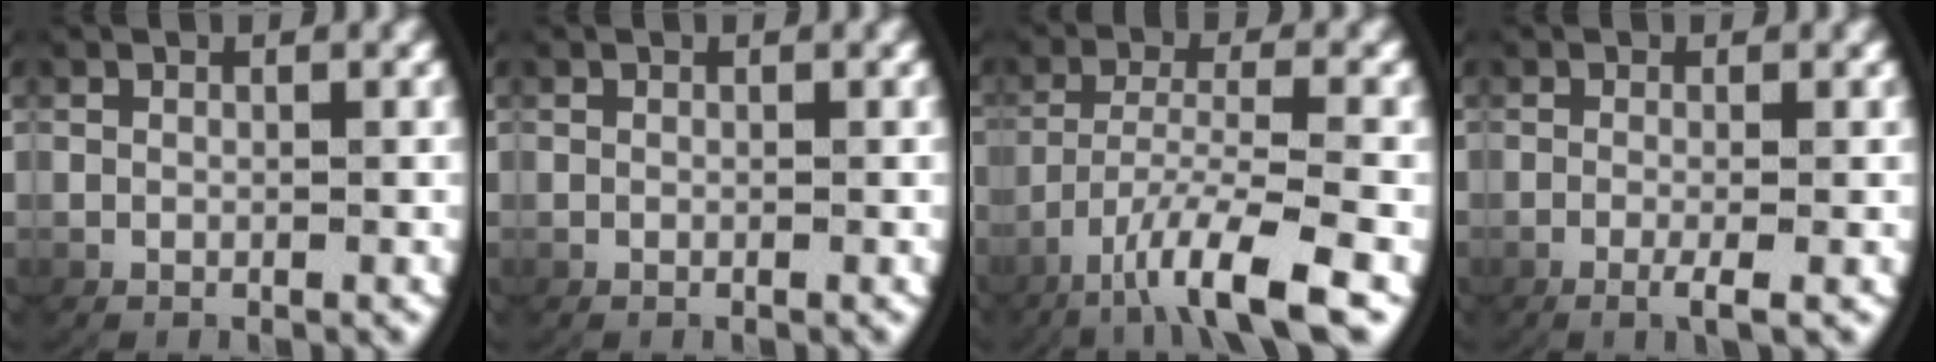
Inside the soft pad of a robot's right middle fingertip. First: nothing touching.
{"total": 0.0}
{"total": 6.6, "force": [-3.3, 1.2, 5.6], "torque": [-0.111, -0.019, -0.038]}
{"total": 2.2, "force": [-1.1, 0.3, 1.9], "torque": [-0.045, -0.009, -0.016]}